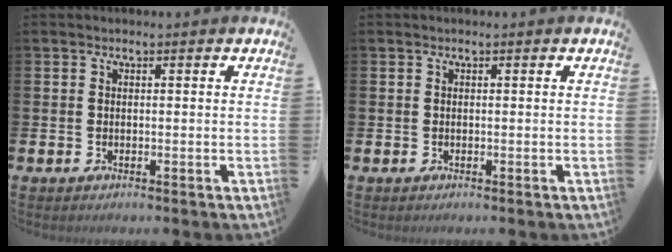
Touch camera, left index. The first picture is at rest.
{"total": 0.0}